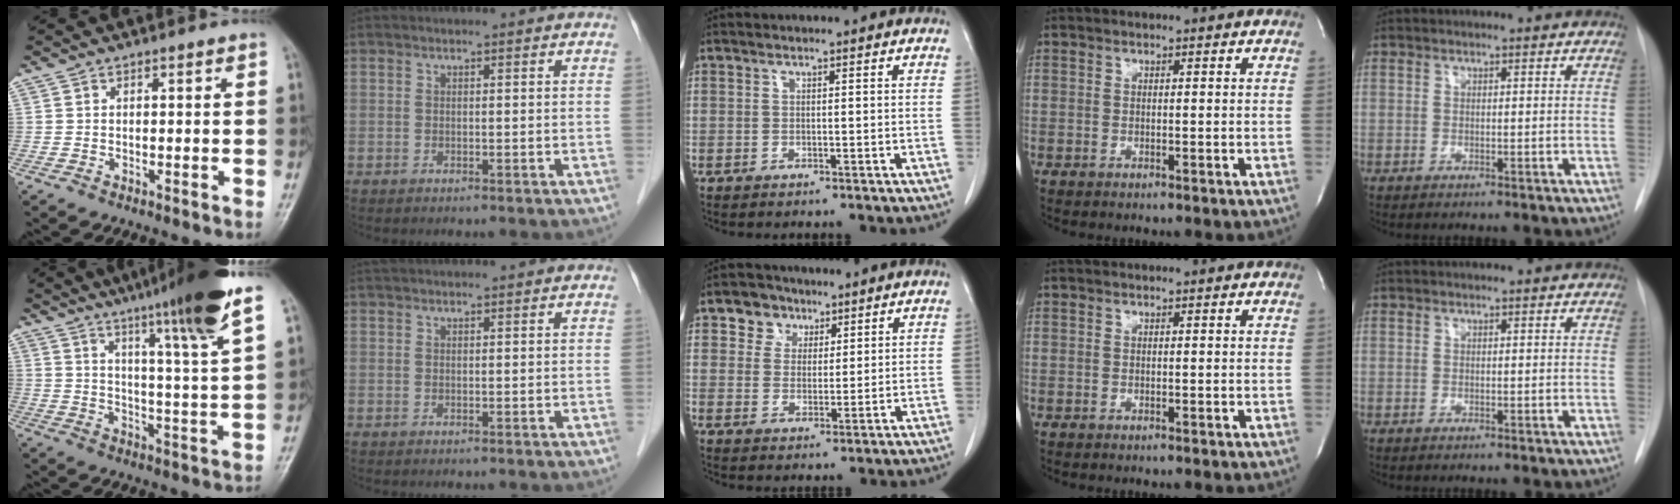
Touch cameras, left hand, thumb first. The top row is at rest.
{"thumb": {"total": 16.8, "force": [11.0, -0.4, 12.7], "torque": [-0.184, -0.046, 0.158]}, "index": {"total": 4.5, "force": [4.1, 0.1, 1.7], "torque": [-0.019, 0.038, 0.059]}, "middle": {"total": 5.1, "force": [2.9, 4.1, 1.0], "torque": [-0.021, 0.012, 0.051]}}